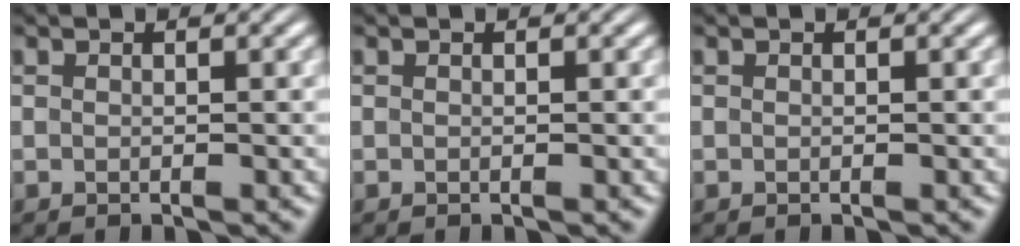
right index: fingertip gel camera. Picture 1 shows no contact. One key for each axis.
{"total": 0.0}
{"total": 0.0}